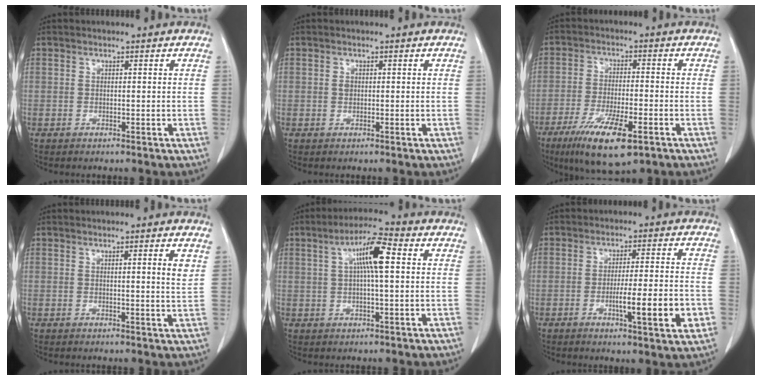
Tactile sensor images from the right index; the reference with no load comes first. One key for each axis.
{"total": 0.7, "fx": 0.1, "fy": 0.5, "fz": 0.4, "tx": -0.010, "ty": 0.001, "tz": 0.002}
{"total": 11.7, "fx": -6.5, "fy": 2.4, "fz": 9.4, "tx": -0.169, "ty": -0.026, "tz": -0.104}
{"total": 2.7, "fx": 1.2, "fy": -0.3, "fz": 2.4, "tx": -0.035, "ty": -0.006, "tz": 0.015}
{"total": 7.8, "fx": 1.8, "fy": 0.8, "fz": 7.5, "tx": -0.136, "ty": 0.015, "tz": 0.026}
{"total": 9.6, "fx": -2.8, "fy": 0.5, "fz": 9.2, "tx": -0.136, "ty": -0.009, "tz": -0.043}